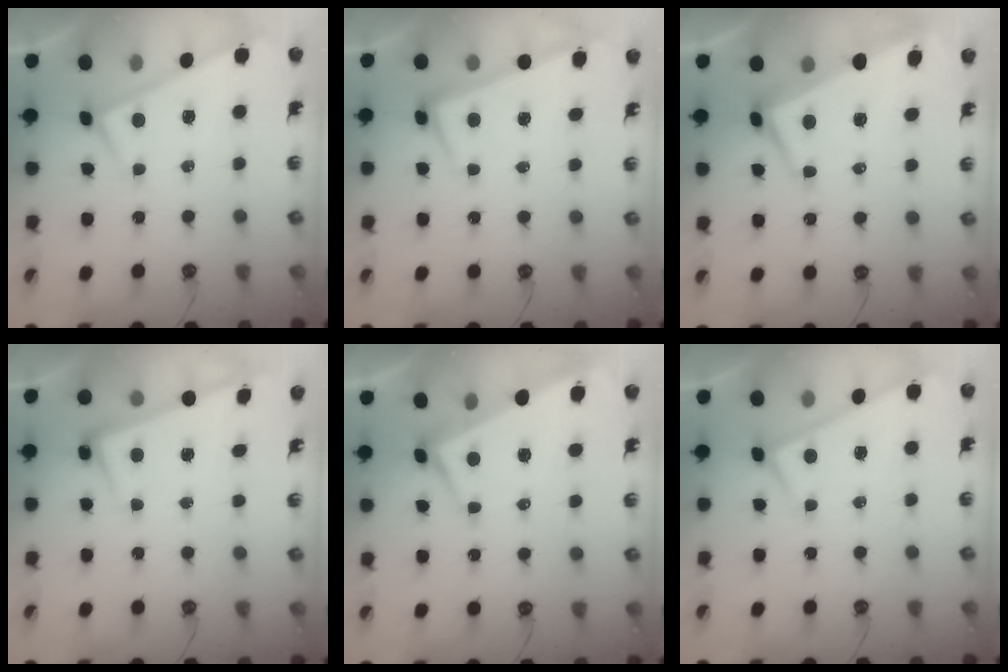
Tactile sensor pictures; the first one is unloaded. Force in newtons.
{"total": 1.8, "press": 0.8, "slide": 1.6}
{"total": 1.6, "press": 1.0, "slide": 1.3}
{"total": 2.2, "press": 2.1, "slide": 0.9}
{"total": 1.4, "press": 1.0, "slide": 1.0}
{"total": 0.0}